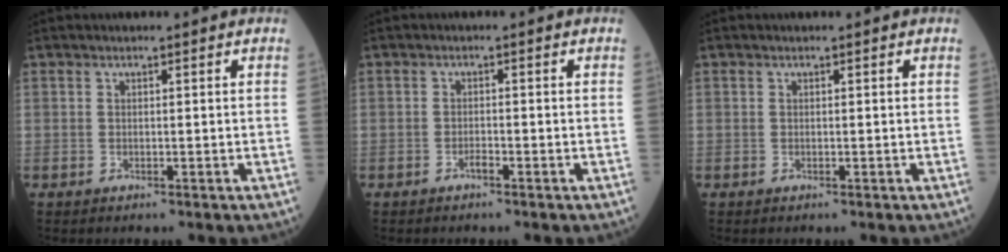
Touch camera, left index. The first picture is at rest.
{"total": 1.0, "force": [-0.8, 0.1, 0.5], "torque": [-0.010, -0.004, -0.018]}
{"total": 0.0}